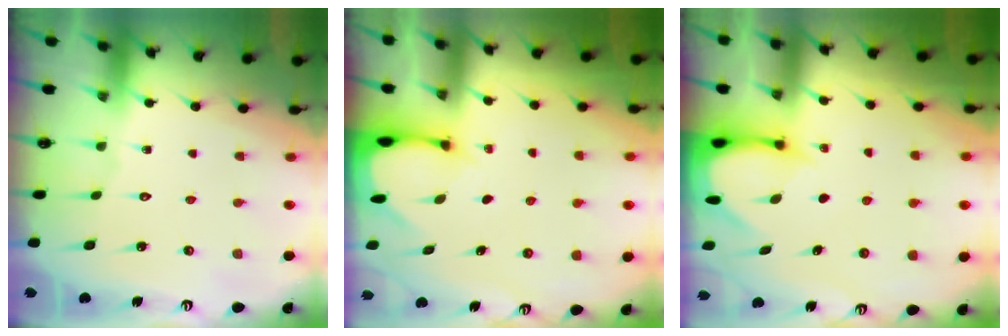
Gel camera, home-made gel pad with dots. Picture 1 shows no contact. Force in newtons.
{"total": 2.0, "press": 2.0, "slide": 0.1}
{"total": 3.4, "press": 3.4, "slide": 0.2}